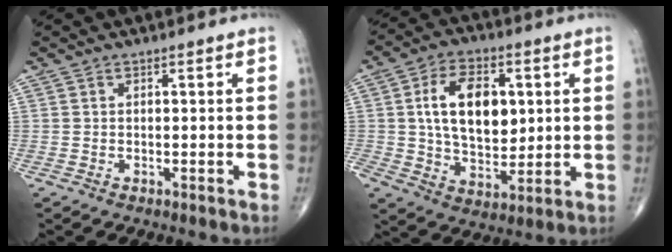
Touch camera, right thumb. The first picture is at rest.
{"total": 14.6, "force": [2.5, 9.0, 11.3], "torque": [-0.163, -0.004, 0.046]}